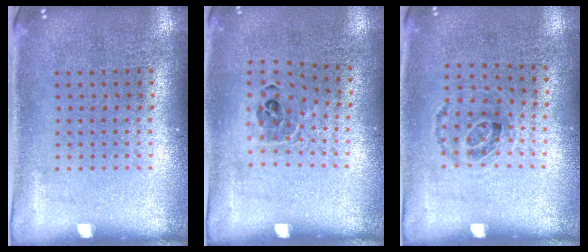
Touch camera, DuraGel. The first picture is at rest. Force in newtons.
{"total": 0.9, "press": 0.8, "slide": 0.4}
{"total": 0.9, "press": 0.7, "slide": 0.6}